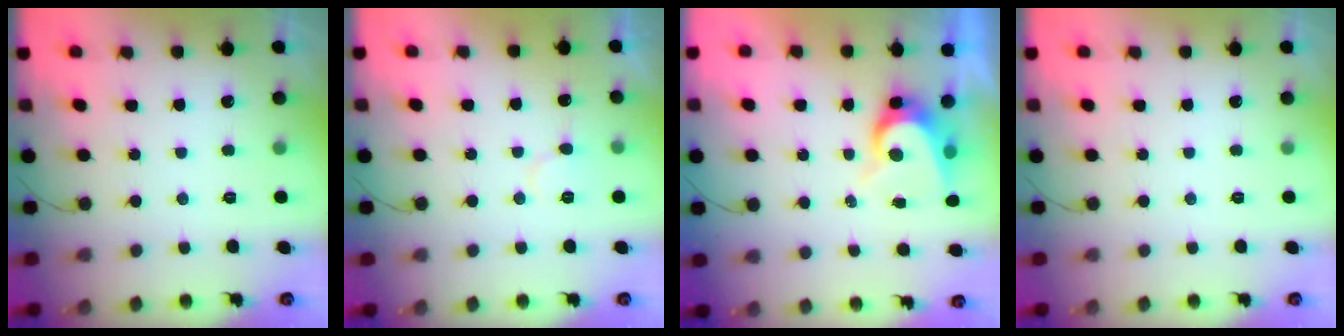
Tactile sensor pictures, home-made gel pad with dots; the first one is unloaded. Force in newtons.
{"total": 6.1, "press": 6.1, "slide": 0.5}
{"total": 6.5, "press": 6.5, "slide": 0.7}
{"total": 0.0}